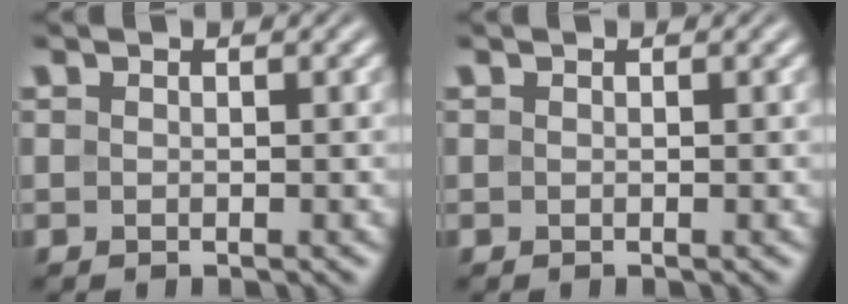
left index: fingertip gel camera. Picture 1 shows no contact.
{"total": 0.0}